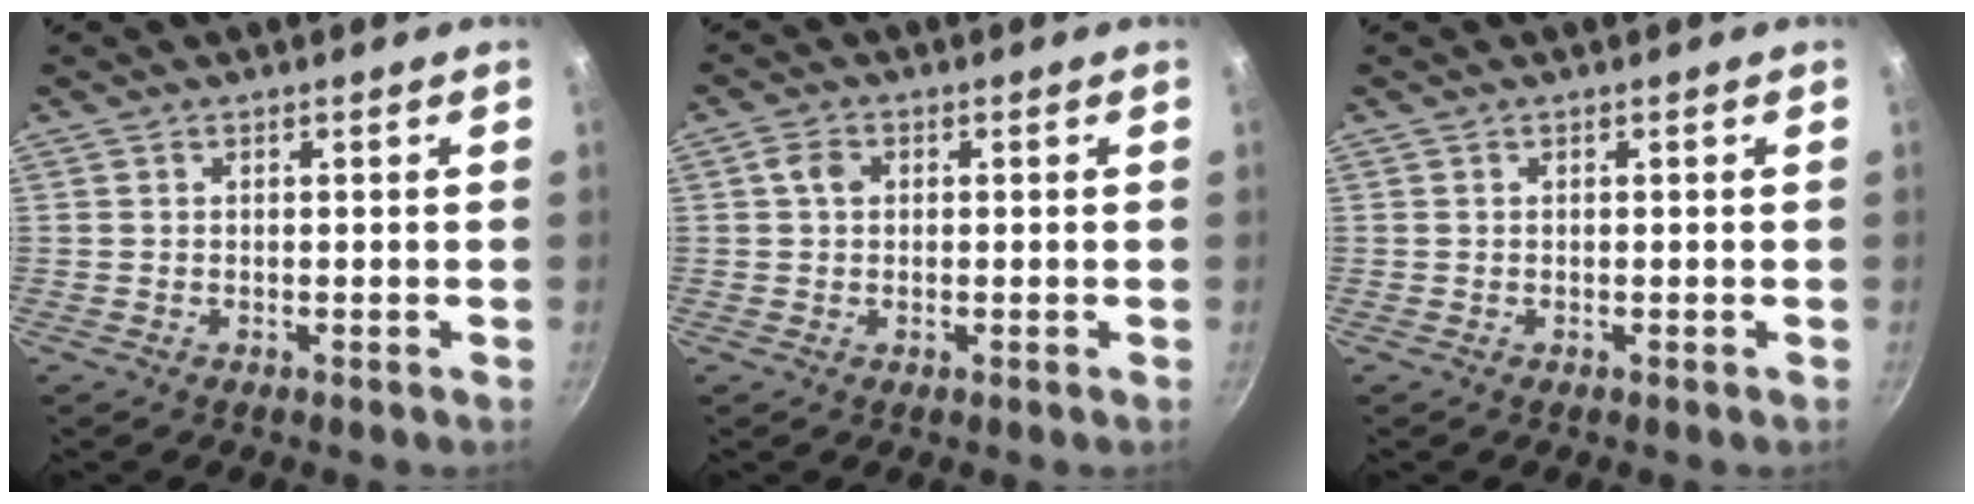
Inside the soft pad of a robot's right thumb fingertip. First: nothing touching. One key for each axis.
{"total": 2.9, "fx": 0.4, "fy": 2.2, "fz": 1.8, "tx": -0.028, "ty": 0.005, "tz": 0.001}
{"total": 0.0}